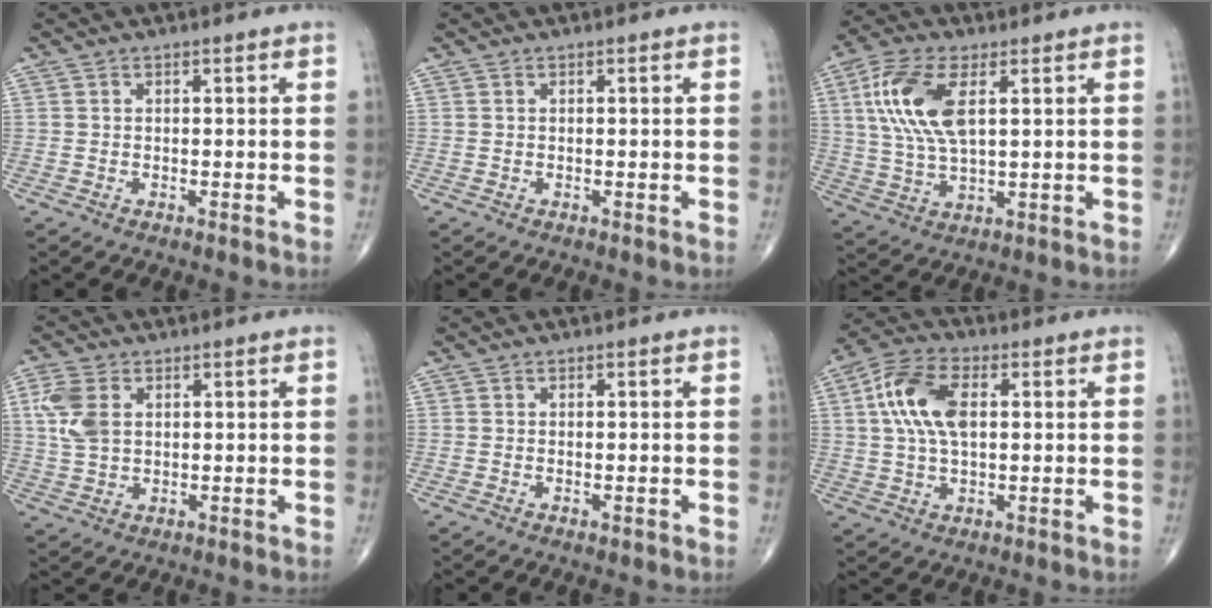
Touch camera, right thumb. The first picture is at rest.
{"total": 0.0}
{"total": 13.1, "force": [3.7, 5.8, 11.1], "torque": [-0.243, -0.001, 0.075]}
{"total": 7.2, "force": [1.9, 4.7, 5.1], "torque": [-0.112, 0.002, 0.042]}
{"total": 0.5, "force": [-0.2, 0.2, 0.5], "torque": [-0.006, -0.002, -0.002]}
{"total": 11.9, "force": [2.3, 6.4, 9.7], "torque": [-0.197, 0.014, 0.040]}